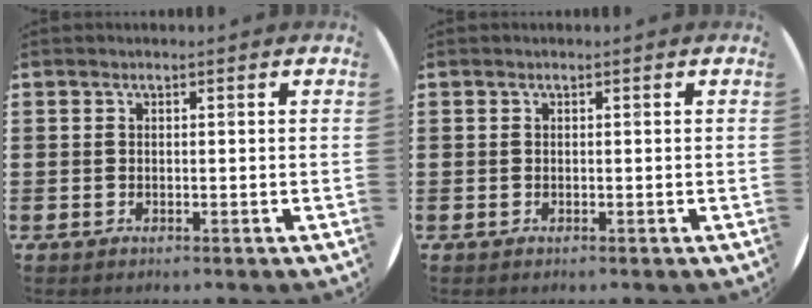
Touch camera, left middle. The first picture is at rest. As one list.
[{"total": 0.0}]